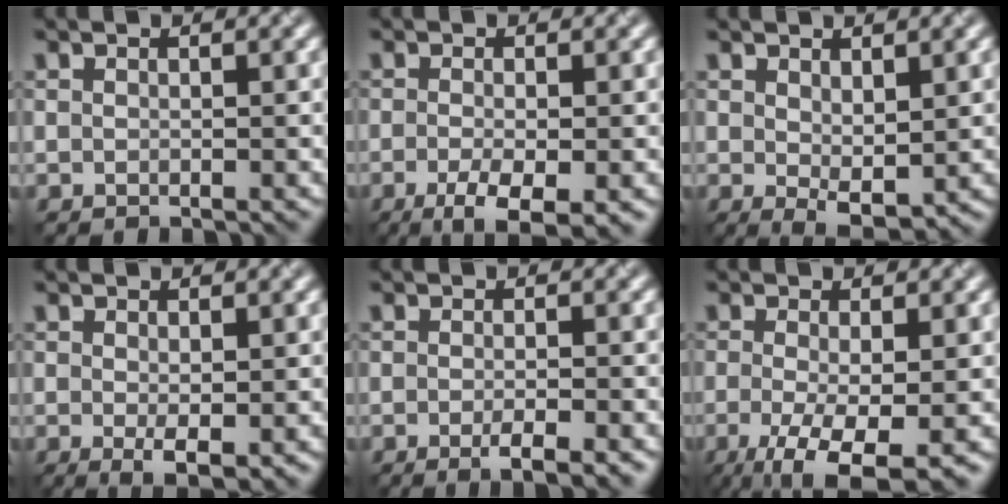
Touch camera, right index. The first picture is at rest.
{"total": 4.4, "force": [-2.0, 1.1, 3.8], "torque": [-0.070, -0.008, -0.034]}
{"total": 2.5, "force": [0.7, 1.1, 2.1], "torque": [-0.035, -0.008, 0.017]}
{"total": 2.3, "force": [-0.3, 0.6, 2.2], "torque": [-0.035, -0.010, -0.002]}
{"total": 3.0, "force": [-1.4, 0.6, 2.6], "torque": [-0.035, -0.003, -0.024]}
{"total": 6.8, "force": [-2.7, 1.9, 6.0], "torque": [-0.115, -0.014, -0.041]}